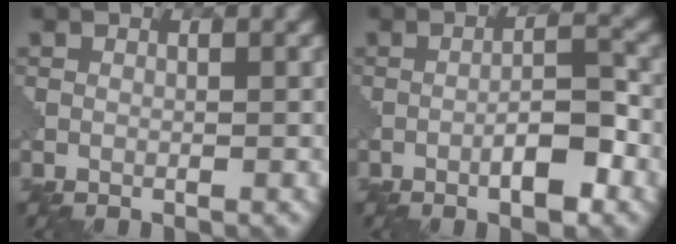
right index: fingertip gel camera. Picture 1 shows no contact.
{"total": 3.3, "force": [-2.2, 0.4, 2.4], "torque": [-0.042, 0.008, -0.036]}